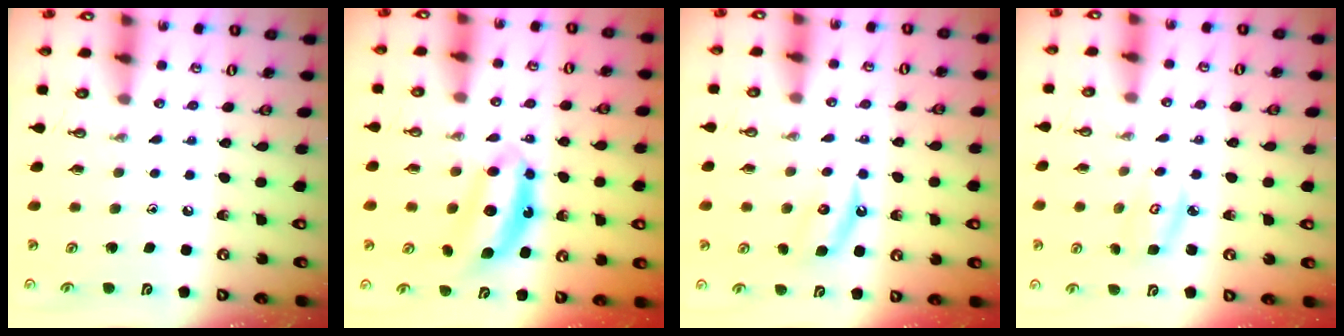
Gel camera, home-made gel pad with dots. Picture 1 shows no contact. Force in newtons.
{"total": 7.0, "press": 7.0, "slide": 0.2}
{"total": 5.1, "press": 5.1, "slide": 0.8}
{"total": 5.5, "press": 5.5, "slide": 0.5}